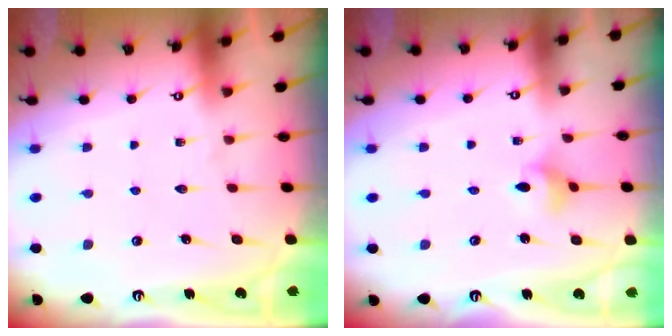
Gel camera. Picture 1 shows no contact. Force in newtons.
{"total": 3.1, "press": 3.1, "slide": 0.4}